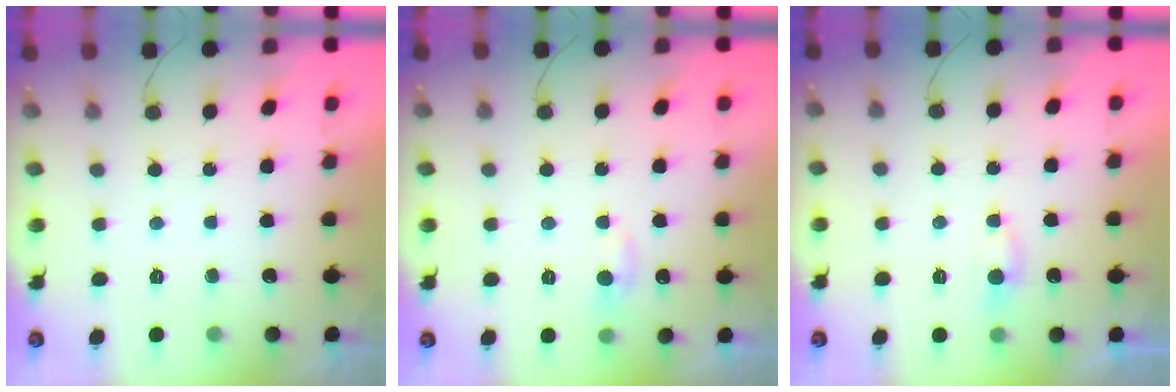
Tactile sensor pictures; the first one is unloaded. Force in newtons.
{"total": 4.0, "press": 3.9, "slide": 0.4}
{"total": 3.7, "press": 3.6, "slide": 0.5}